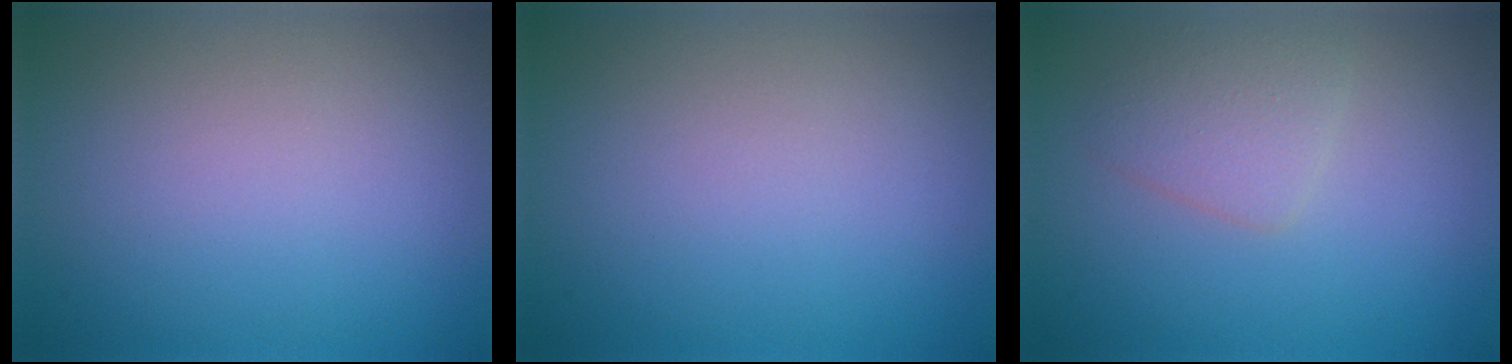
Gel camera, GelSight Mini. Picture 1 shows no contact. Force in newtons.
{"total": 0.0}
{"total": 2.2, "press": 2.2, "slide": 0.1}